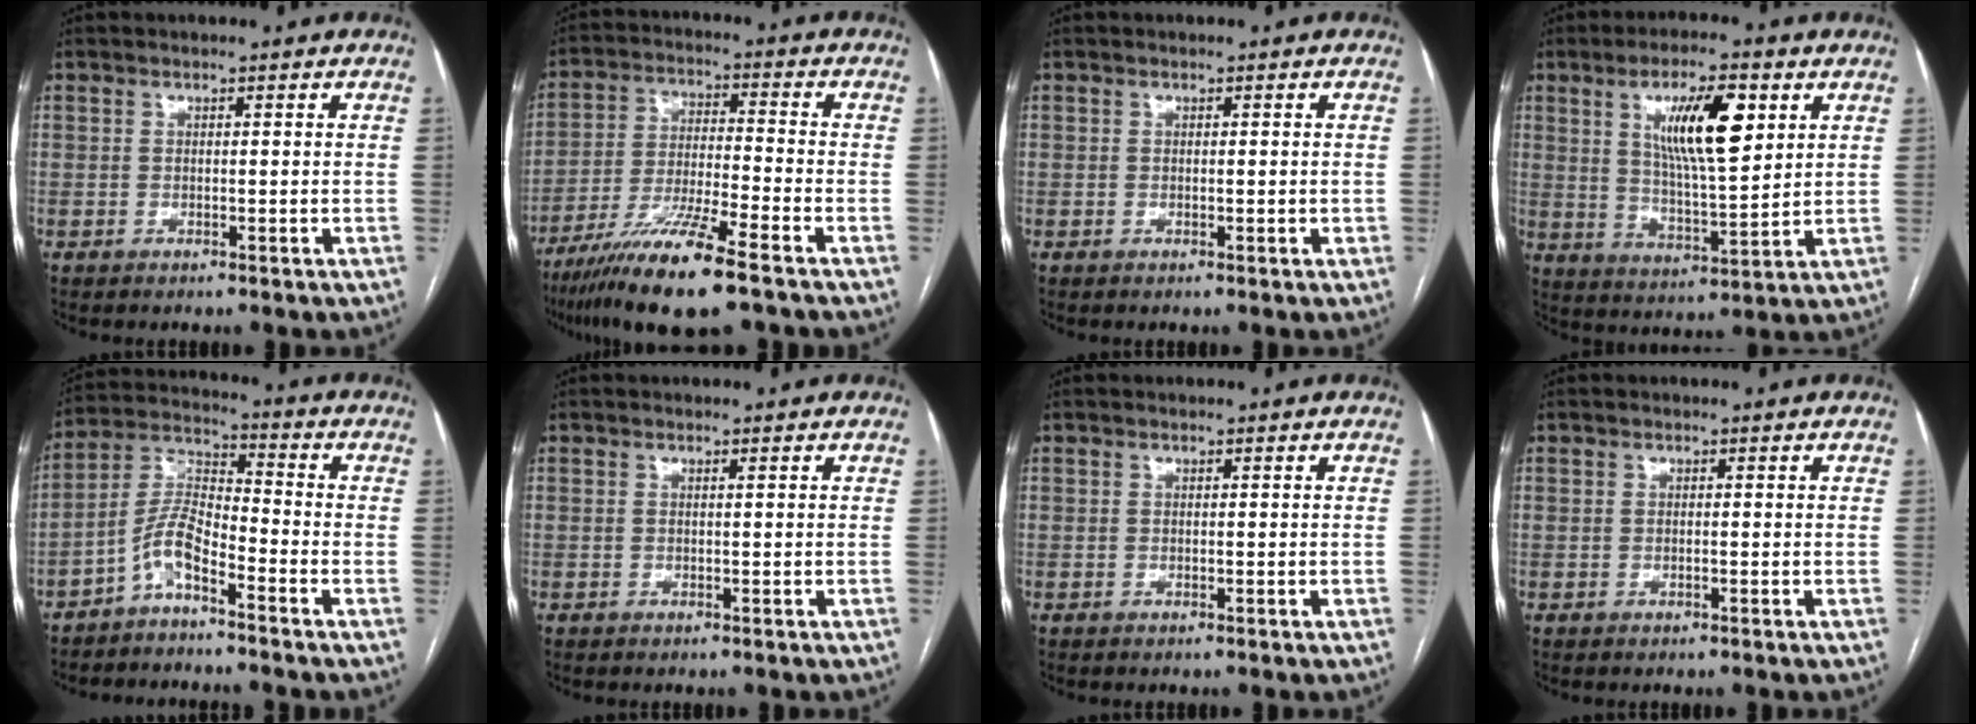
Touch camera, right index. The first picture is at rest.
{"total": 13.3, "force": [-9.0, 0.5, 9.9], "torque": [-0.190, -0.036, -0.161]}
{"total": 0.6, "force": [0.0, 0.3, 0.5], "torque": [-0.007, 0.002, 0.002]}
{"total": 12.2, "force": [4.6, 2.7, 11.0], "torque": [-0.196, 0.003, 0.083]}
{"total": 6.6, "force": [-4.4, 1.4, 4.8], "torque": [-0.112, 0.010, -0.091]}
{"total": 0.0}
{"total": 0.0}
{"total": 0.0}